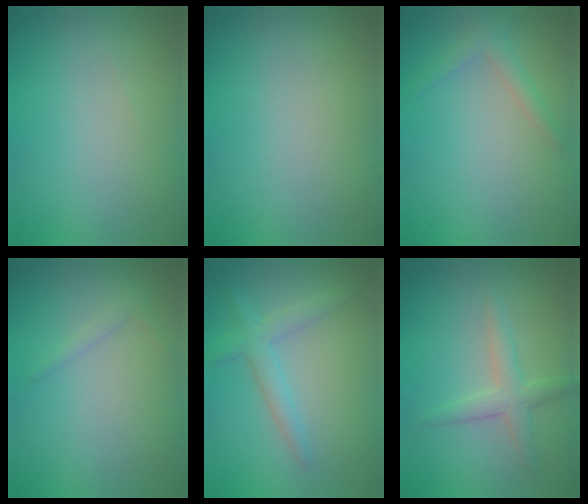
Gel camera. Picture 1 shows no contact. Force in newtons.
{"total": 0.0}
{"total": 1.5, "press": 1.5, "slide": 0.1}
{"total": 0.8, "press": 0.8, "slide": 0.1}
{"total": 2.6, "press": 2.6, "slide": 0.1}
{"total": 2.4, "press": 2.4, "slide": 0.1}